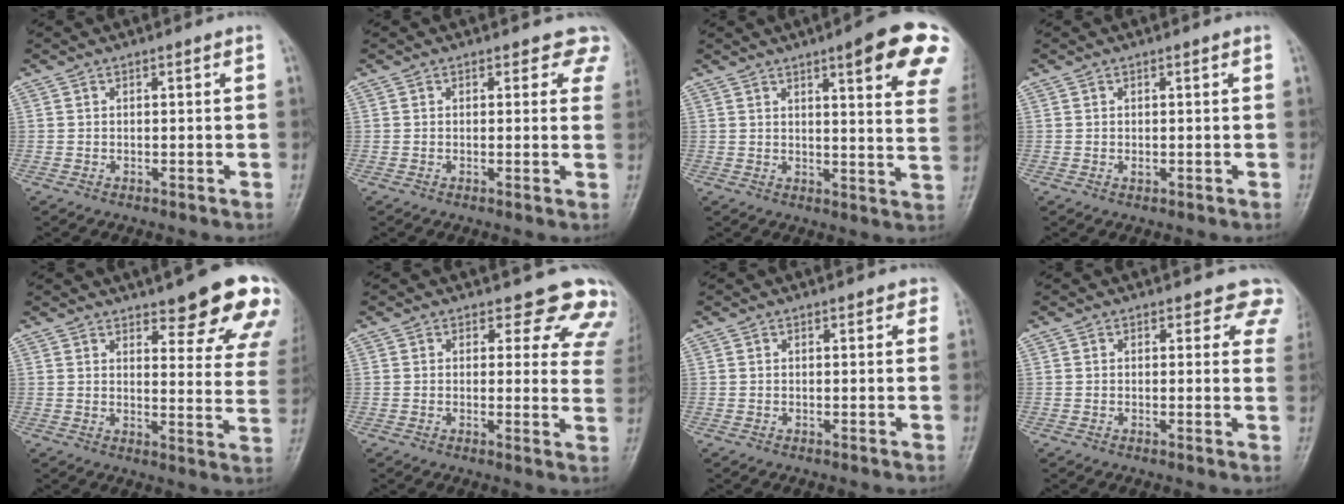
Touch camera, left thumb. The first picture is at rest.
{"total": 4.3, "force": [3.3, 2.5, 1.0], "torque": [0.028, -0.011, 0.011]}
{"total": 16.5, "force": [9.0, 3.1, 13.4], "torque": [-0.144, -0.033, 0.102]}
{"total": 0.6, "force": [0.1, 0.4, 0.5], "torque": [-0.008, -0.001, 0.002]}
{"total": 16.4, "force": [11.3, 4.5, 11.0], "torque": [-0.095, -0.061, 0.130]}
{"total": 10.9, "force": [9.4, 4.8, 2.6], "torque": [0.025, -0.057, 0.069]}
{"total": 1.2, "force": [0.7, 0.8, 0.6], "torque": [0.009, -0.001, 0.002]}
{"total": 5.2, "force": [4.2, 2.9, 1.0], "torque": [0.031, -0.015, 0.020]}